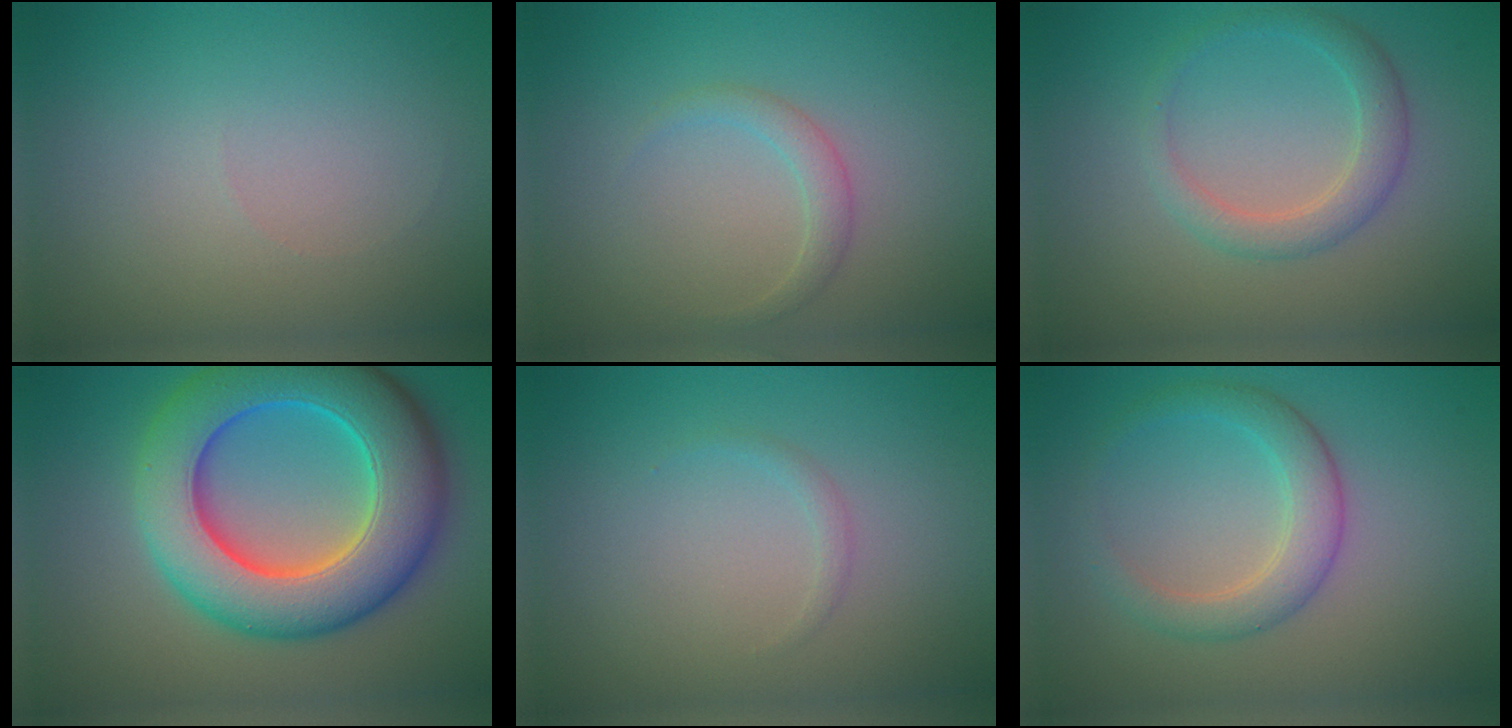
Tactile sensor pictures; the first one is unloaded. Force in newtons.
{"total": 1.5, "press": 1.5, "slide": 0.0}
{"total": 2.7, "press": 2.7, "slide": 0.1}
{"total": 11.8, "press": 11.8, "slide": 0.2}
{"total": 0.6, "press": 0.6, "slide": 0.1}
{"total": 3.3, "press": 3.3, "slide": 0.1}